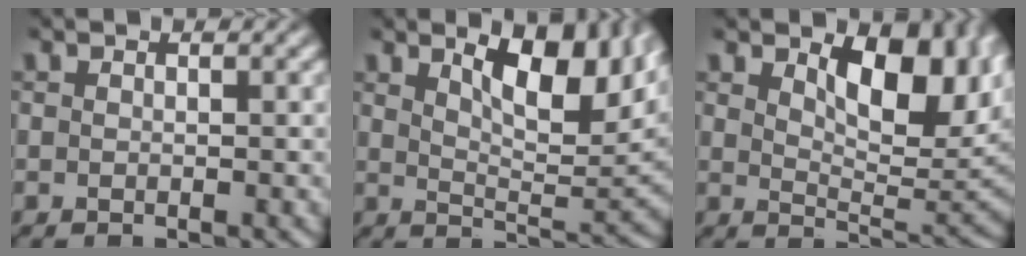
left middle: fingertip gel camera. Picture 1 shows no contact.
{"total": 7.7, "force": [3.8, 2.8, 6.1], "torque": [-0.095, -0.001, 0.062]}
{"total": 9.4, "force": [3.3, 4.4, 7.7], "torque": [-0.114, -0.004, 0.051]}